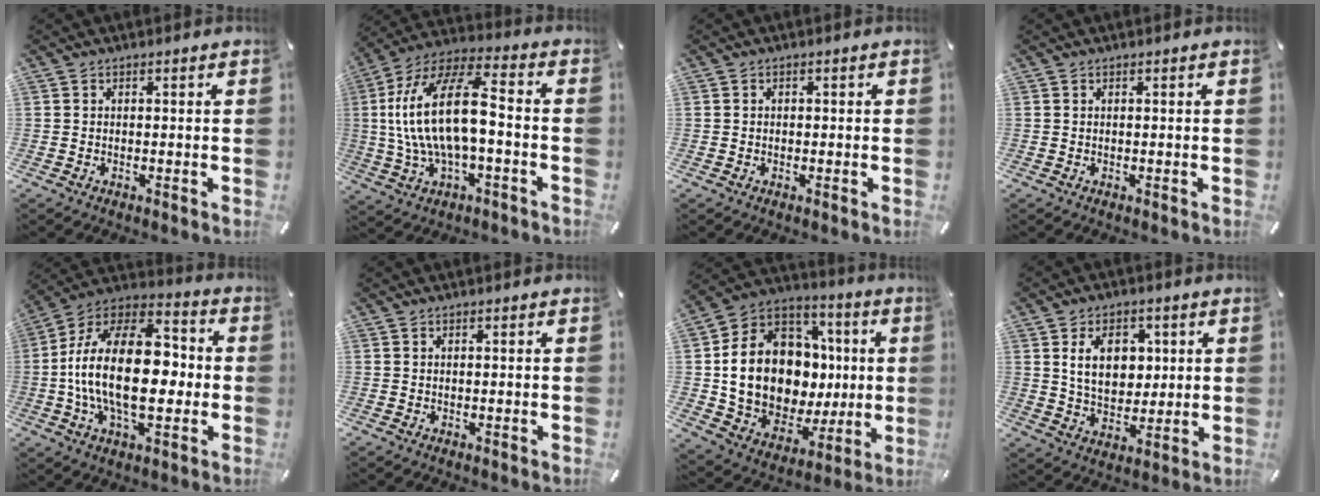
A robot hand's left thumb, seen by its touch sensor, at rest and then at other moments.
{"total": 19.5, "force": [-1.1, 8.9, 17.2], "torque": [-0.350, 0.006, -0.020]}
{"total": 0.6, "force": [-0.3, 0.5, 0.2], "torque": [-0.003, 0.003, -0.007]}
{"total": 0.0}
{"total": 24.7, "force": [-2.2, 14.0, 20.2], "torque": [-0.372, 0.008, -0.041]}
{"total": 0.0}
{"total": 19.4, "force": [1.1, 15.7, 11.4], "torque": [-0.239, -0.025, 0.041]}
{"total": 10.4, "force": [2.6, 7.6, 6.6], "torque": [-0.112, 0.003, 0.042]}